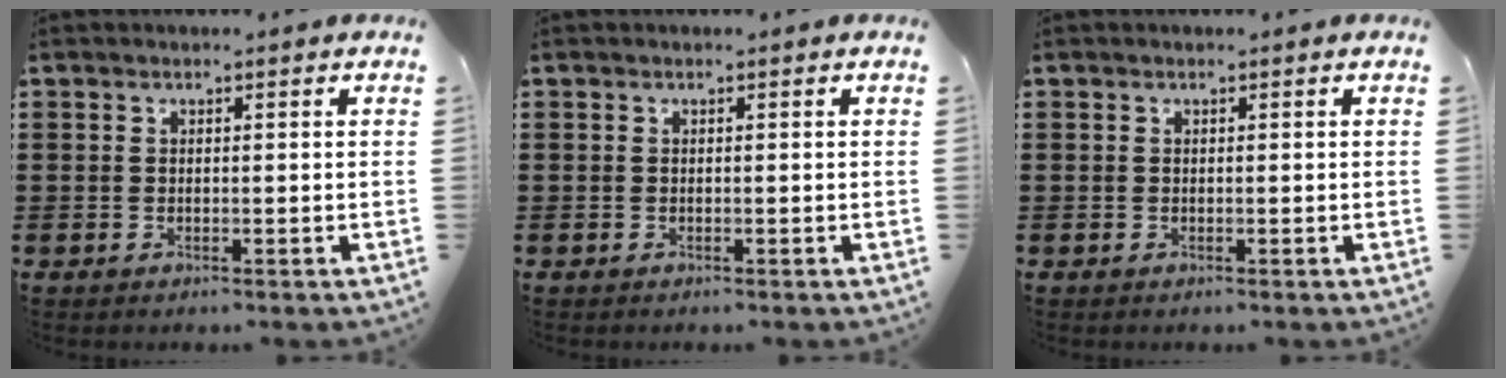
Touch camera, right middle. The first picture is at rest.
{"total": 0.0}
{"total": 0.0}